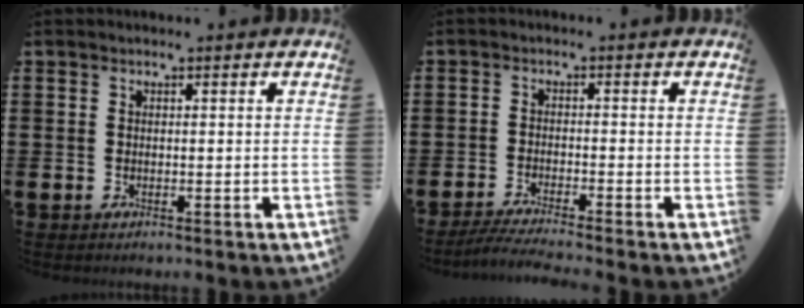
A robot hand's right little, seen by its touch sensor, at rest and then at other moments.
{"total": 2.7, "force": [-2.3, -0.2, 1.5], "torque": [-0.023, -0.002, -0.042]}